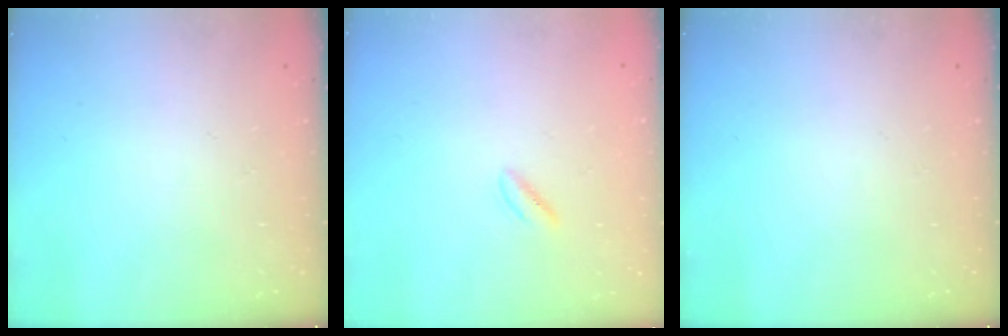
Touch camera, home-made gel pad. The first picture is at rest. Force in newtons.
{"total": 1.4, "press": 1.0, "slide": 0.9}
{"total": 0.0}